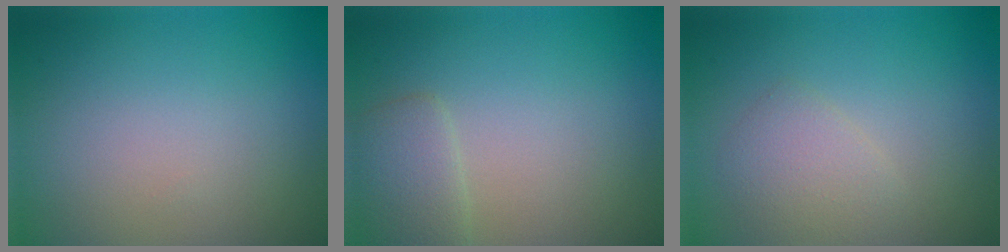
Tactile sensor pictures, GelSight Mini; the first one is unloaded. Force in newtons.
{"total": 2.1, "press": 2.1, "slide": 0.1}
{"total": 2.1, "press": 2.1, "slide": 0.1}